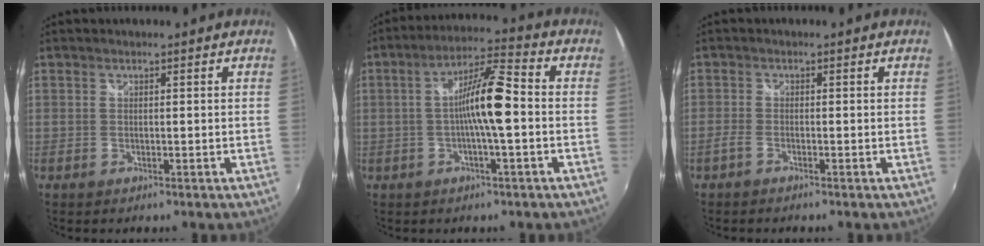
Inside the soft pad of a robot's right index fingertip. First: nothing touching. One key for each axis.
{"total": 10.0, "fx": -1.2, "fy": 1.1, "fz": 9.9, "tx": -0.179, "ty": 0.015, "tz": -0.023}
{"total": 1.6, "fx": -1.3, "fy": 0.4, "fz": 0.9, "tx": -0.027, "ty": -0.001, "tz": -0.031}